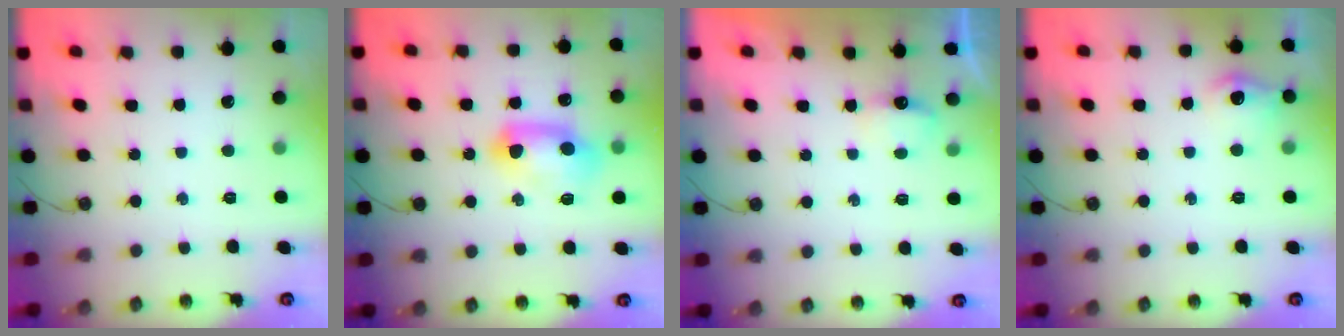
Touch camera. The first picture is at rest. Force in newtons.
{"total": 12.0, "press": 12.0, "slide": 1.2}
{"total": 4.0, "press": 3.9, "slide": 0.7}
{"total": 9.0, "press": 8.9, "slide": 0.9}